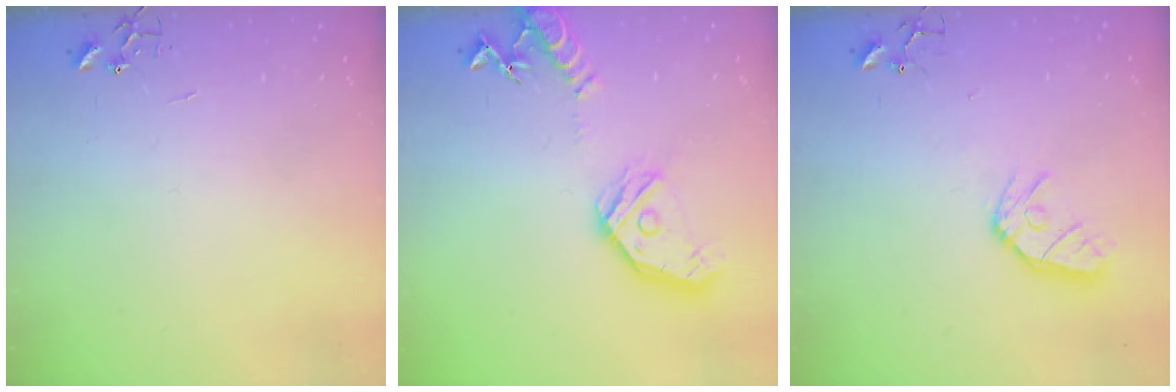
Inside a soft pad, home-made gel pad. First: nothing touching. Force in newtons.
{"total": 17.1, "press": 16.9, "slide": 2.2}
{"total": 11.0, "press": 11.0, "slide": 1.3}